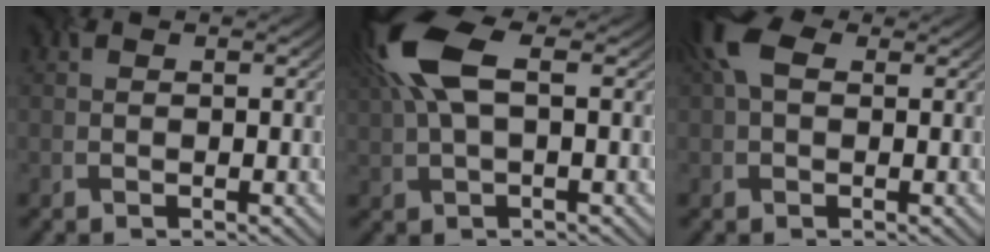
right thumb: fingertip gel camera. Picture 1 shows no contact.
{"total": 8.5, "force": [2.5, 3.5, 7.4], "torque": [-0.182, 0.015, 0.041]}
{"total": 4.9, "force": [1.6, 2.9, 3.6], "torque": [-0.088, 0.014, 0.017]}